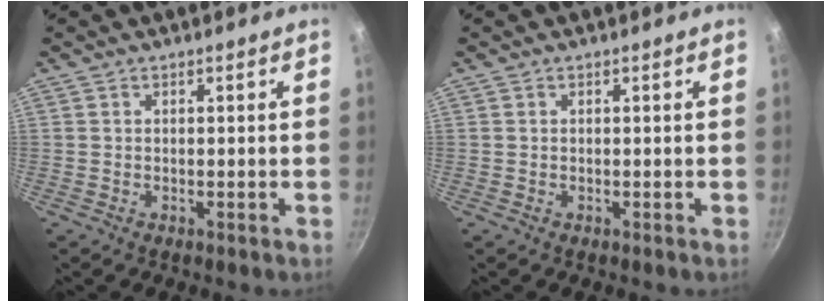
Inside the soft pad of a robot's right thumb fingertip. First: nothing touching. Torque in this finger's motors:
{"motor_torque": [-0.03, -0.04, 0.04, 0.14, 0.03]}